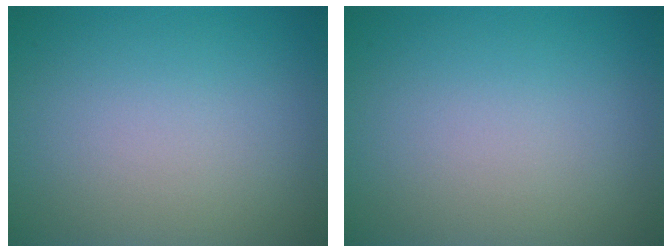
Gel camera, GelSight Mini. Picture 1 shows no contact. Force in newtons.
{"total": 0.0}